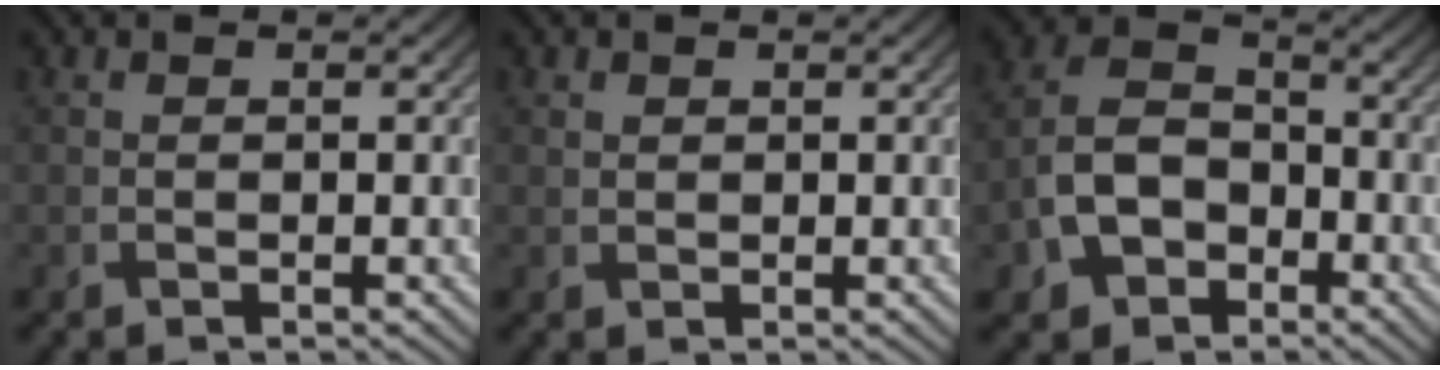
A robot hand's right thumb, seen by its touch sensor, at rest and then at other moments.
{"total": 1.2, "force": [0.6, 0.9, 0.4], "torque": [-0.010, -0.002, 0.014]}
{"total": 8.9, "force": [-3.6, 6.4, 5.1], "torque": [-0.117, -0.006, -0.082]}